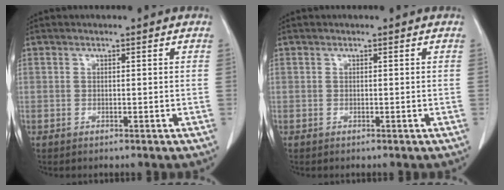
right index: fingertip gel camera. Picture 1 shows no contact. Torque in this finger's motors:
{"motor_torque": [-0.01, -0.01, 0.00, 0.00]}